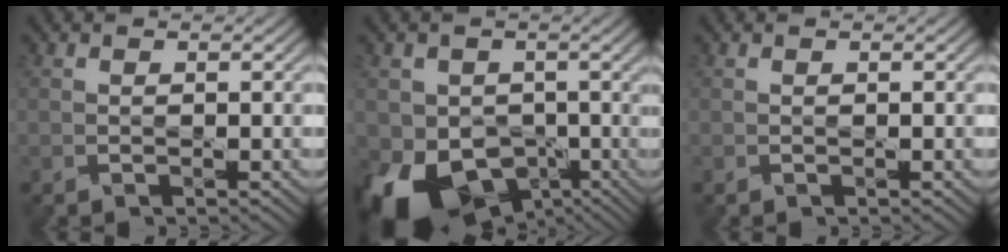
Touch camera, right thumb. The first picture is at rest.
{"total": 12.9, "force": [-4.0, 10.5, 6.2], "torque": [-0.127, -0.040, -0.075]}
{"total": 0.0}